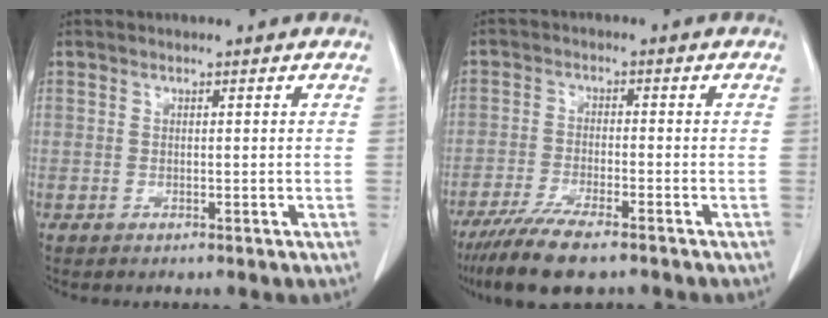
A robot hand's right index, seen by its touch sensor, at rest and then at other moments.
{"total": 9.3, "force": [-6.9, 1.9, 6.0], "torque": [-0.103, -0.021, -0.112]}